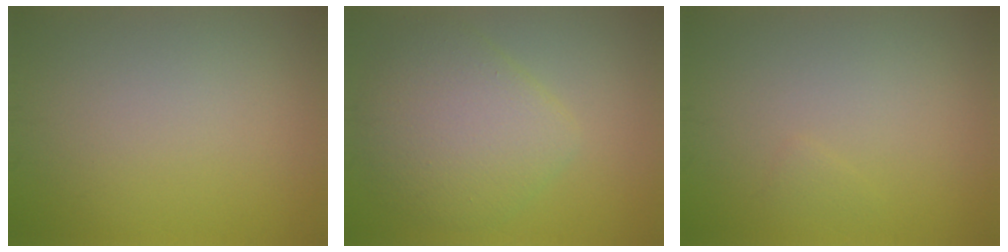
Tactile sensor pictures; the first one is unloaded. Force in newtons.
{"total": 6.1, "press": 6.1, "slide": 0.2}
{"total": 0.5, "press": 0.5, "slide": 0.0}